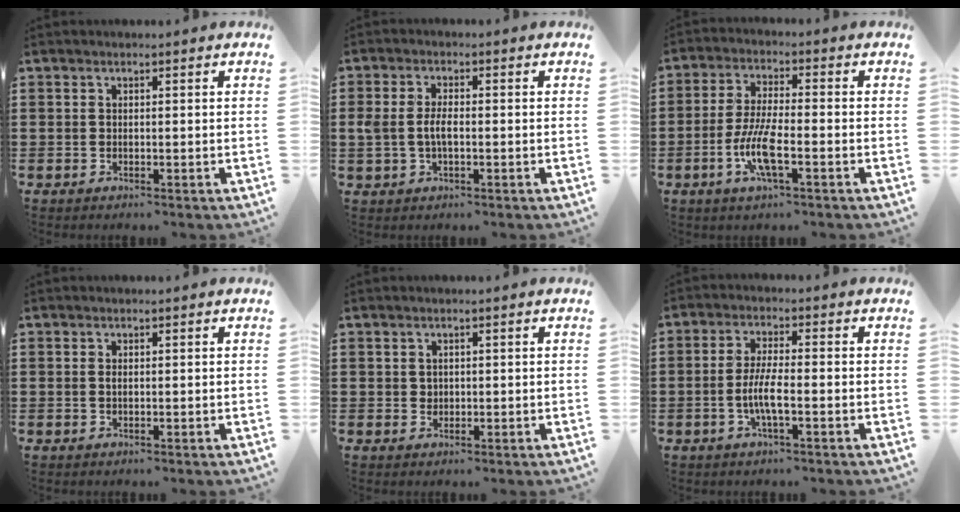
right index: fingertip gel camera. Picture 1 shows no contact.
{"total": 3.6, "force": [-0.3, 1.8, 3.1], "torque": [-0.081, -0.003, -0.013]}
{"total": 7.5, "force": [-2.7, 1.8, 6.7], "torque": [-0.143, -0.011, -0.054]}
{"total": 0.6, "force": [0.1, 0.3, 0.5], "torque": [-0.013, -0.001, 0.002]}
{"total": 1.1, "force": [0.5, 1.0, 0.1], "torque": [-0.005, 0.005, 0.009]}
{"total": 5.0, "force": [-1.6, 0.8, 4.7], "torque": [-0.102, -0.005, -0.036]}